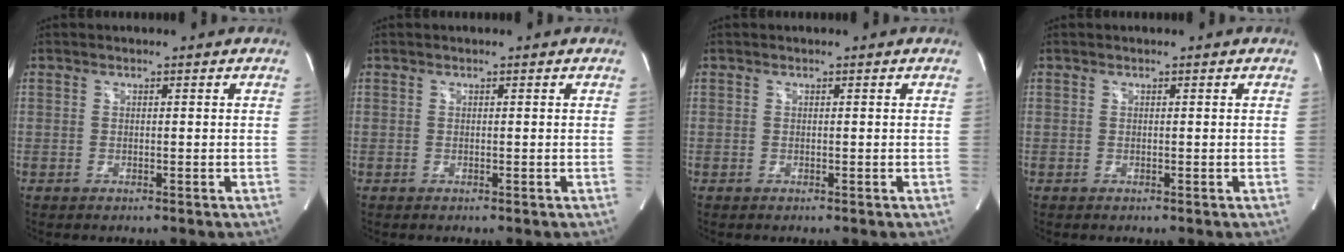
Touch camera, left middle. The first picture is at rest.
{"total": 0.0}
{"total": 0.0}
{"total": 0.0}